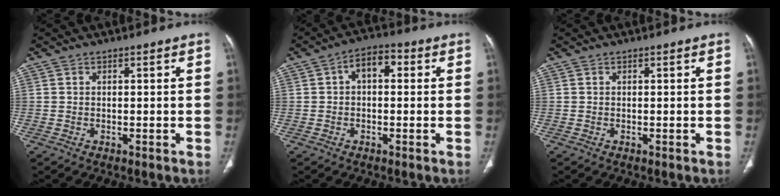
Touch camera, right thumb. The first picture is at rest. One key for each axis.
{"total": 5.5, "fx": 0.8, "fy": 3.3, "fz": 4.3, "tx": -0.051, "ty": 0.020, "tz": 0.002}
{"total": 0.0}